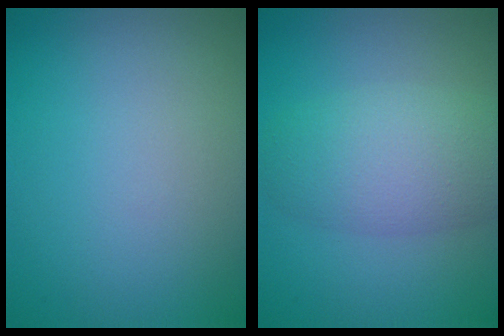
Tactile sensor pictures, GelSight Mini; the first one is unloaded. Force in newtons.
{"total": 5.6, "press": 5.6, "slide": 0.2}